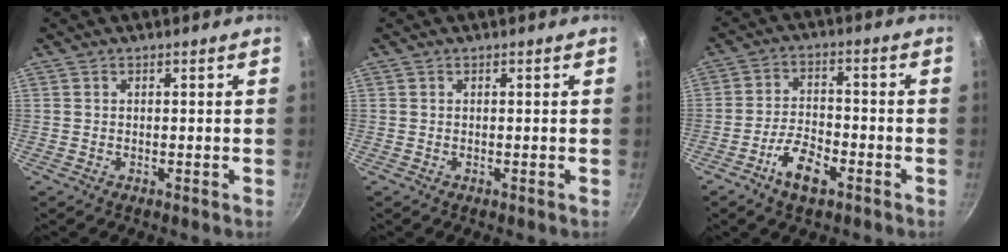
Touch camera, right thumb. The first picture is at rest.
{"total": 0.0}
{"total": 7.7, "force": [-4.2, 3.5, 5.4], "torque": [-0.092, 0.029, -0.079]}